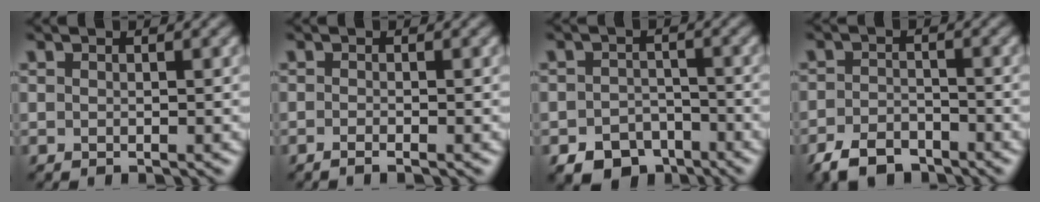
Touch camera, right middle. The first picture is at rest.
{"total": 1.1, "force": [-0.6, 0.2, 0.9], "torque": [-0.016, -0.005, -0.013]}
{"total": 4.2, "force": [-2.9, 2.7, 1.2], "torque": [-0.017, -0.003, -0.051]}
{"total": 4.2, "force": [-3.4, 2.0, 1.6], "torque": [-0.029, 0.000, -0.069]}